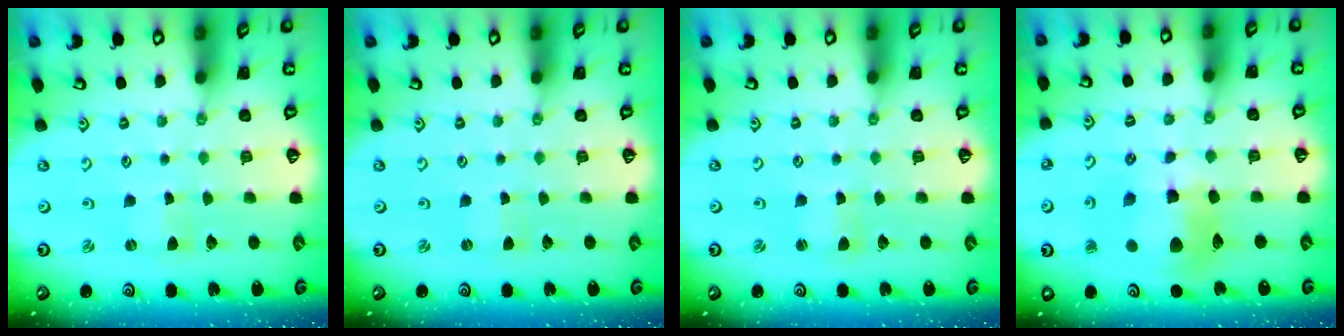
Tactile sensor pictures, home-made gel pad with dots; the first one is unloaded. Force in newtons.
{"total": 0.0}
{"total": 1.6, "press": 1.5, "slide": 0.3}
{"total": 15.2, "press": 15.0, "slide": 2.4}